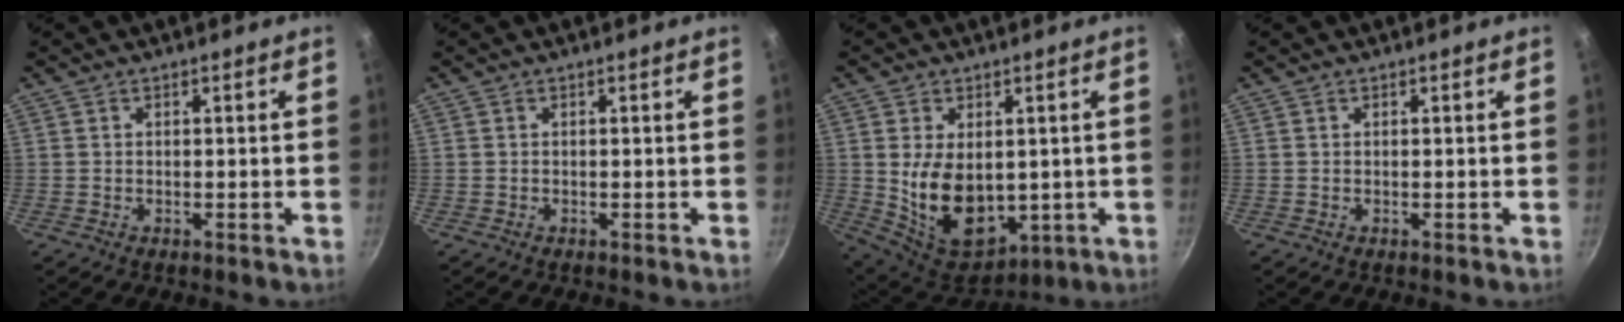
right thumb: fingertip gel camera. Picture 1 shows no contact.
{"total": 0.0}
{"total": 14.4, "force": [0.3, 9.5, 10.8], "torque": [-0.156, -0.027, 0.034]}
{"total": 0.0}